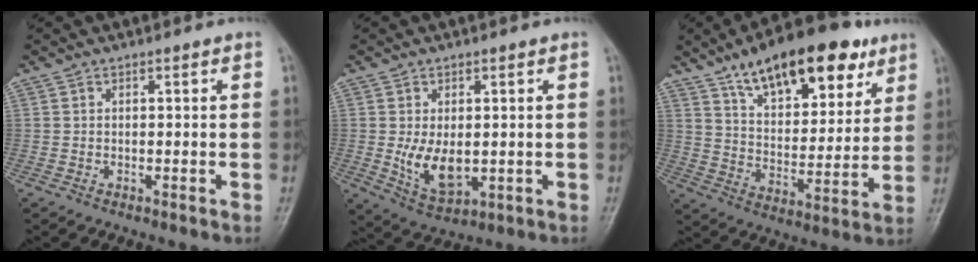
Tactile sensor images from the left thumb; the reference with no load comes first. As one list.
[{"total": 7.8, "force": [-0.4, 4.6, 6.2], "torque": [-0.097, -0.018, 0.006]}, {"total": 21.5, "force": [13.1, 9.6, 14.1], "torque": [-0.179, -0.039, 0.215]}]